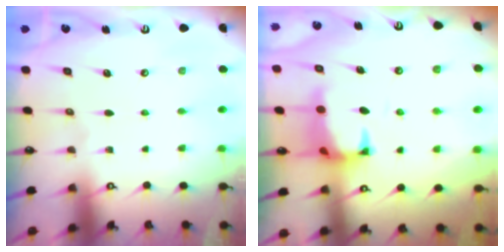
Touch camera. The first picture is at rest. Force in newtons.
{"total": 1.2, "press": 0.5, "slide": 1.0}